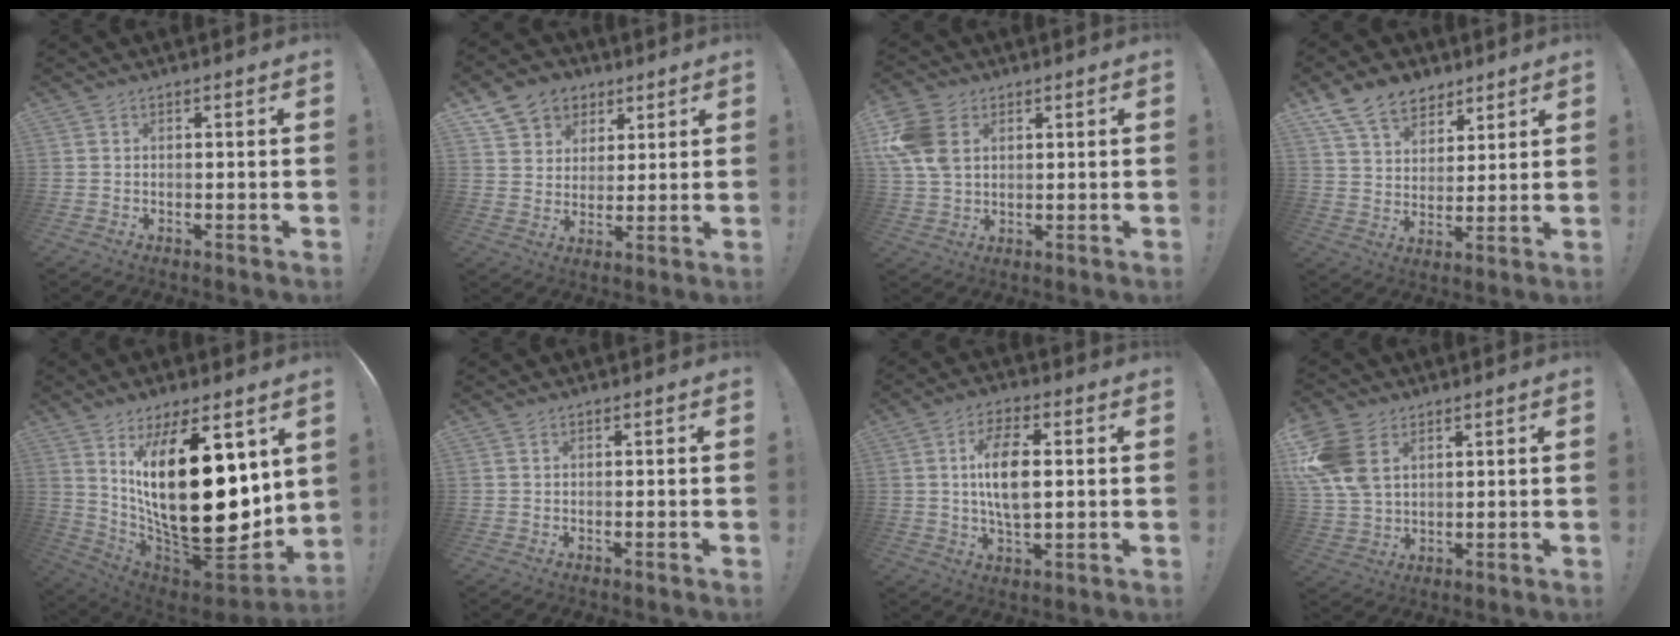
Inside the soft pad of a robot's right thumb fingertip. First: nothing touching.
{"total": 10.1, "force": [5.2, 8.3, 2.7], "torque": [-0.036, -0.029, 0.105]}
{"total": 12.3, "force": [3.6, 9.0, 7.6], "torque": [-0.155, -0.001, 0.073]}
{"total": 12.3, "force": [8.3, 8.0, 4.1], "torque": [-0.070, -0.055, 0.163]}
{"total": 30.7, "force": [5.6, 12.6, 27.4], "torque": [-0.502, -0.063, 0.102]}
{"total": 0.0}
{"total": 11.2, "force": [1.4, 5.3, 9.7], "torque": [-0.167, -0.003, 0.020]}
{"total": 13.1, "force": [4.7, 9.2, 8.0], "torque": [-0.163, -0.011, 0.094]}